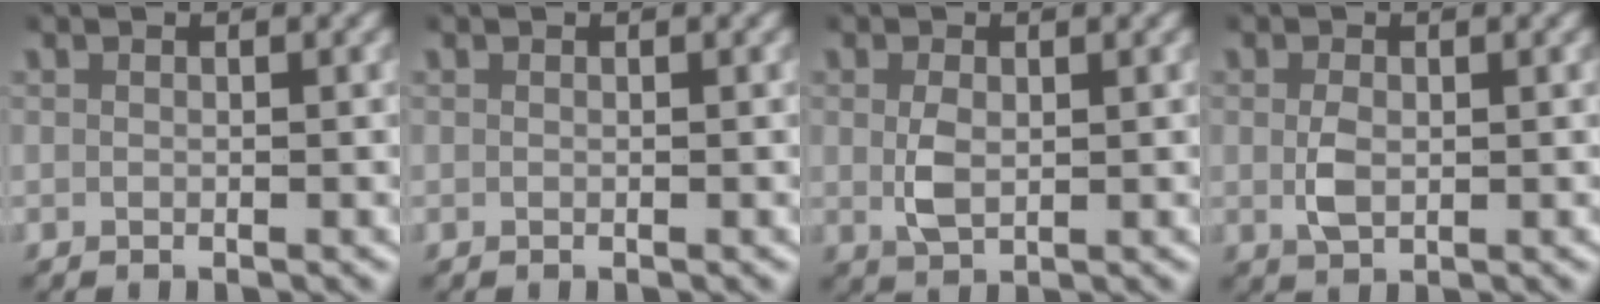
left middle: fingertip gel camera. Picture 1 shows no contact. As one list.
[{"total": 0.0}, {"total": 2.4, "force": [0.1, 1.4, 1.9], "torque": [-0.047, -0.009, 0.010]}, {"total": 2.1, "force": [0.0, 1.2, 1.7], "torque": [-0.042, -0.008, 0.007]}]